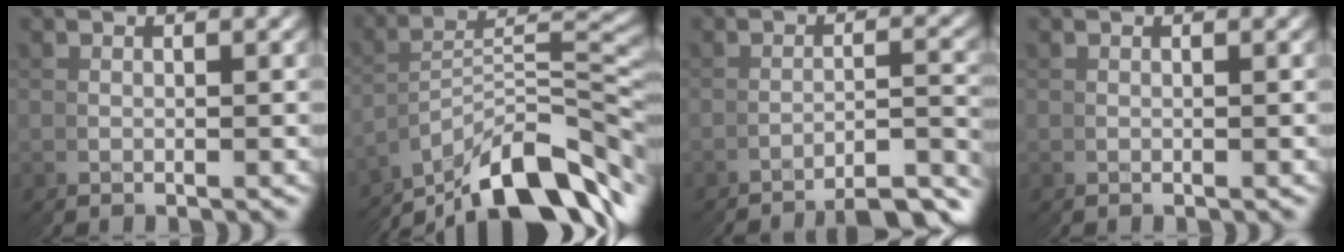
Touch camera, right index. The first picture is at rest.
{"total": 10.3, "force": [-4.2, 4.8, 8.1], "torque": [-0.126, -0.004, -0.059]}
{"total": 5.7, "force": [-5.5, -0.6, 1.1], "torque": [0.003, 0.008, -0.088]}
{"total": 0.0}